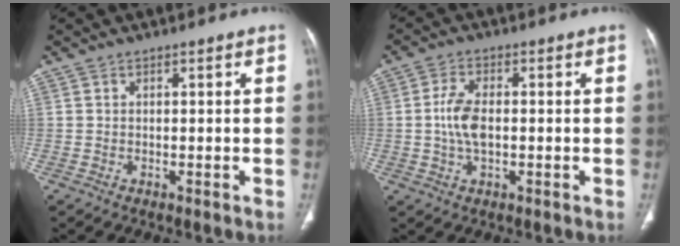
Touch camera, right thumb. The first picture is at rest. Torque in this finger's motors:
{"motor_torque": [0.72, 1.49, 0.92, -0.73, 0.31]}